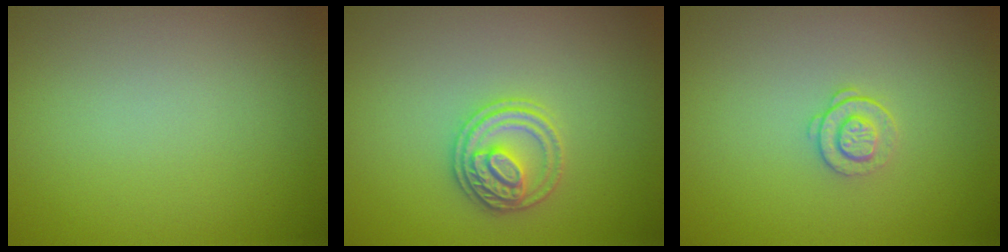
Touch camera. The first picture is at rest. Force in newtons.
{"total": 2.7, "press": 2.7, "slide": 0.6}
{"total": 1.4, "press": 0.9, "slide": 1.0}